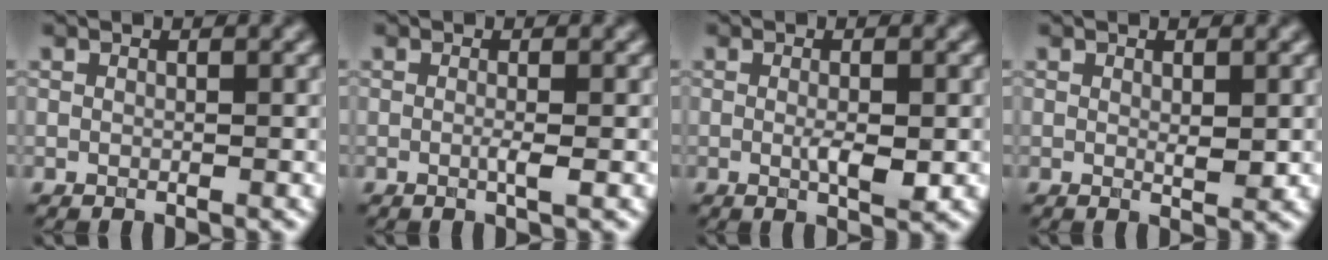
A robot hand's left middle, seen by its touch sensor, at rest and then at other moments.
{"total": 1.2, "force": [-0.2, 0.2, 1.2], "torque": [-0.019, -0.006, -0.006]}
{"total": 2.4, "force": [-0.2, 0.6, 2.3], "torque": [-0.040, -0.008, -0.002]}
{"total": 1.4, "force": [0.2, 0.4, 1.3], "torque": [-0.018, -0.005, 0.004]}